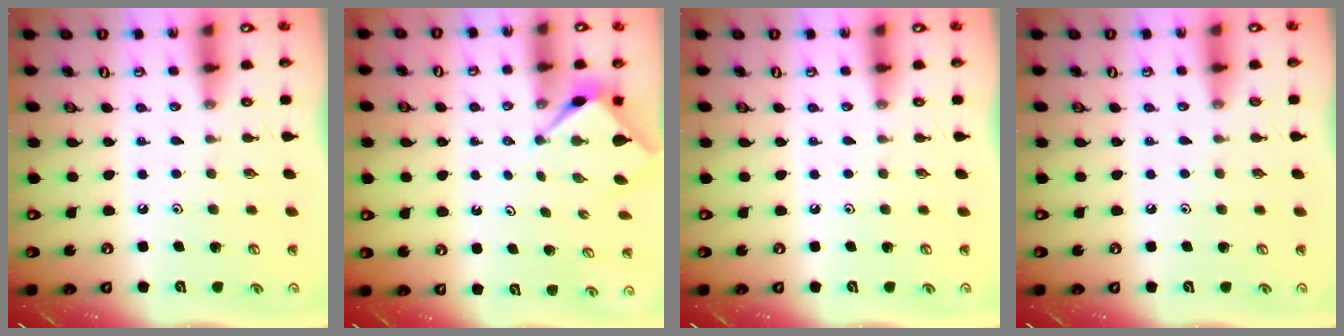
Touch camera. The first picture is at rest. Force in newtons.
{"total": 2.9, "press": 2.9, "slide": 0.2}
{"total": 0.0}
{"total": 2.7, "press": 2.7, "slide": 0.3}